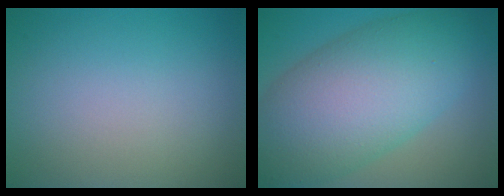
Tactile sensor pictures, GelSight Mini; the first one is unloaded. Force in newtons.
{"total": 11.9, "press": 11.9, "slide": 0.5}